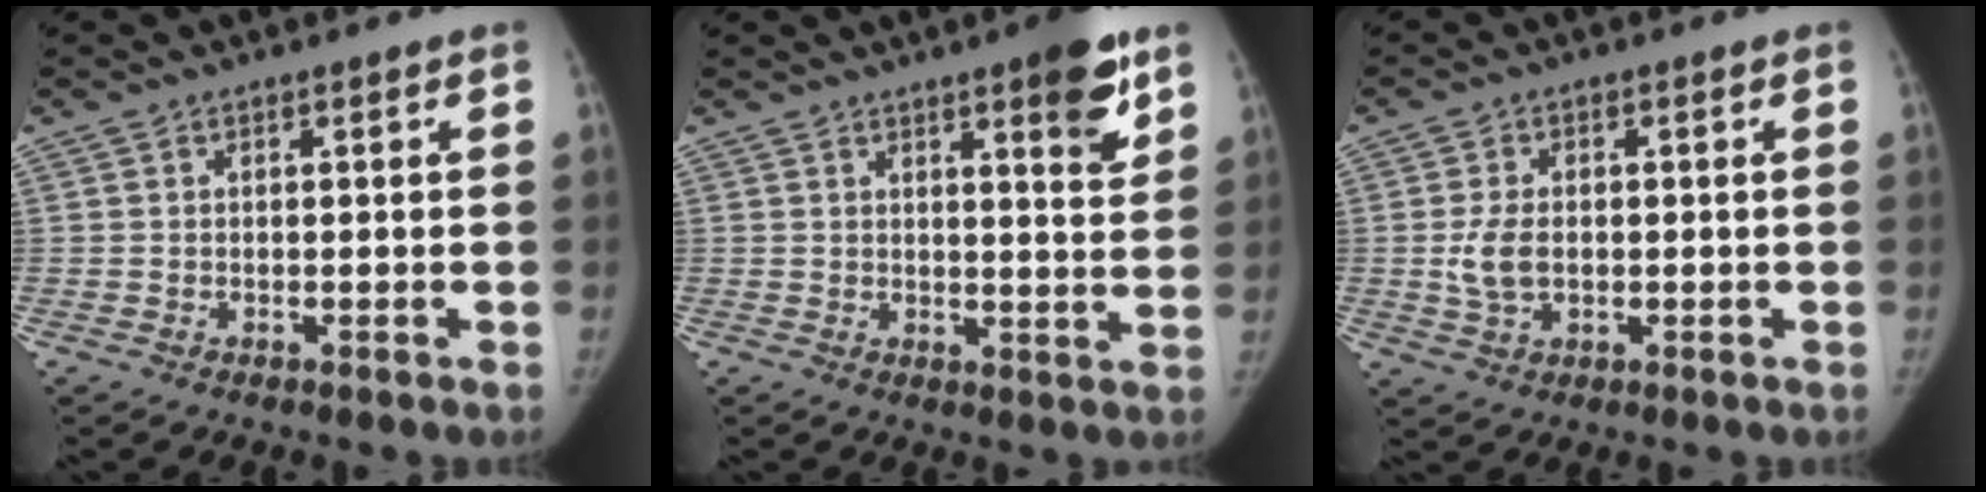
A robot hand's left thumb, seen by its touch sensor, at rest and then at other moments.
{"total": 8.5, "force": [5.0, 1.9, 6.6], "torque": [-0.069, -0.027, 0.064]}
{"total": 5.4, "force": [-0.1, 3.6, 4.0], "torque": [-0.077, 0.001, 0.002]}